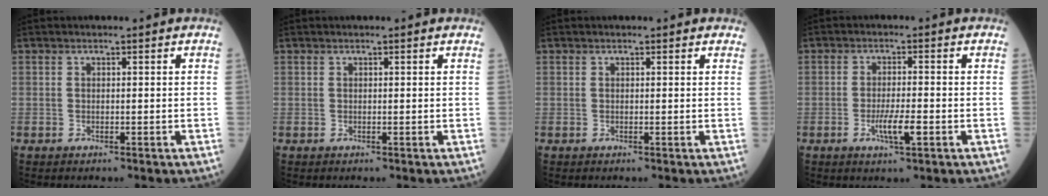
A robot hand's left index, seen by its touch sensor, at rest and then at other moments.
{"total": 0.6, "force": [0.5, 0.1, 0.4], "torque": [-0.009, 0.010, 0.005]}
{"total": 1.5, "force": [1.3, 0.6, 0.6], "torque": [-0.009, 0.015, 0.006]}
{"total": 4.1, "force": [-1.6, 0.5, 3.8], "torque": [-0.074, -0.004, -0.027]}